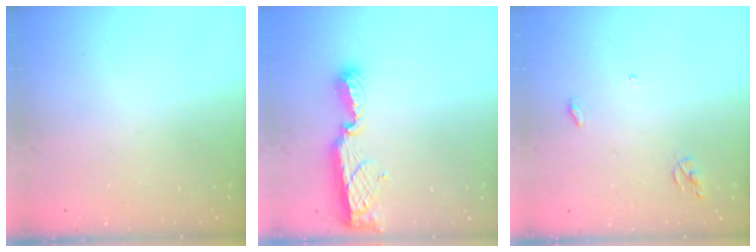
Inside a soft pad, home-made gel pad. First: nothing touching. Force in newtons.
{"total": 11.5, "press": 10.3, "slide": 5.0}
{"total": 3.7, "press": 3.7, "slide": 0.1}